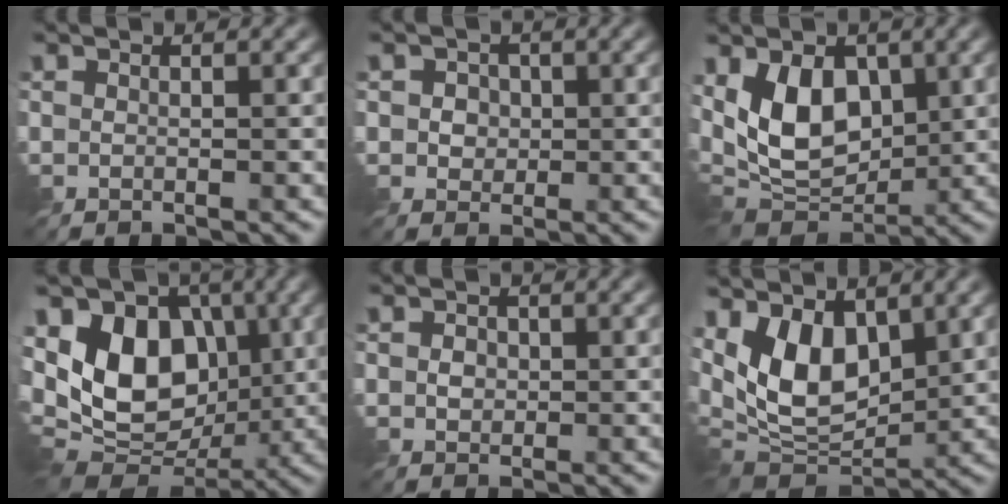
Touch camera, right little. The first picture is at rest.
{"total": 2.7, "force": [0.5, 2.3, 1.2], "torque": [-0.022, 0.004, 0.004]}
{"total": 7.8, "force": [1.7, 5.0, 5.7], "torque": [-0.104, -0.013, 0.021]}
{"total": 10.7, "force": [1.6, 7.5, 7.5], "torque": [-0.135, 0.000, 0.013]}
{"total": 1.4, "force": [-0.1, 1.2, 0.6], "torque": [-0.014, -0.003, -0.003]}
{"total": 7.9, "force": [2.2, 4.5, 6.0], "torque": [-0.119, -0.015, 0.036]}